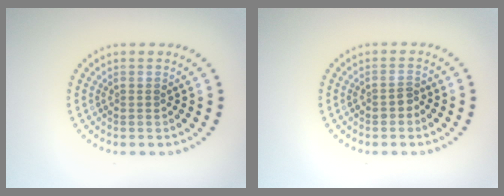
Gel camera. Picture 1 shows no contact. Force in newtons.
{"total": 1.1, "press": 1.1, "slide": 0.4}